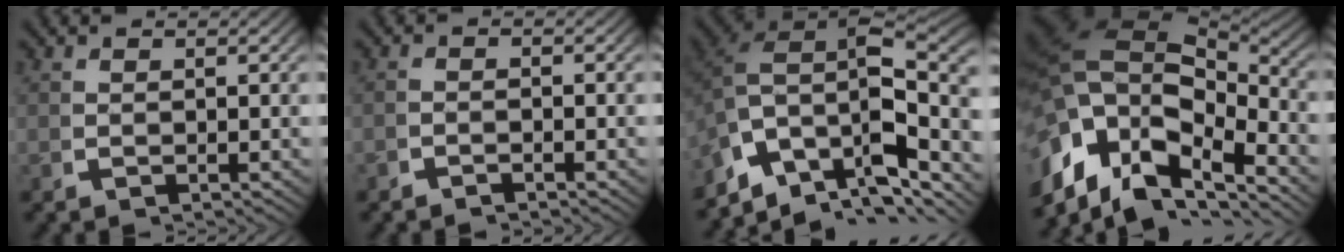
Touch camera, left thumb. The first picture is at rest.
{"total": 1.2, "force": [-1.1, 0.4, 0.1], "torque": [0.001, -0.002, -0.023]}
{"total": 15.9, "force": [-0.4, 10.1, 12.3], "torque": [-0.228, -0.034, 0.002]}
{"total": 19.0, "force": [0.8, 13.1, 13.7], "torque": [-0.258, -0.018, 0.009]}